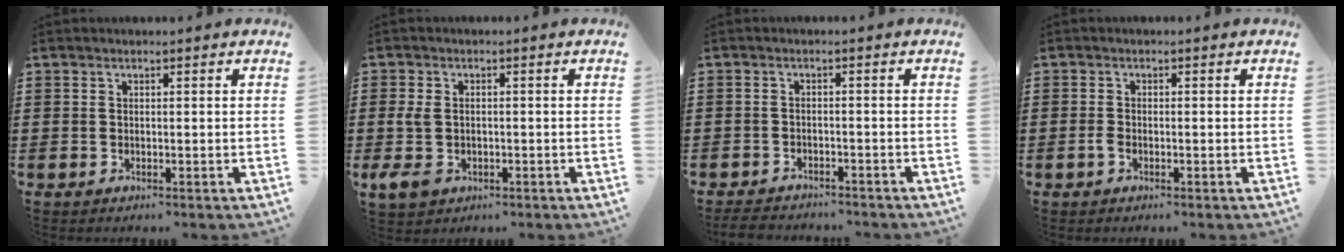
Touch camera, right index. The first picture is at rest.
{"total": 4.1, "force": [-0.9, 2.7, 3.0], "torque": [-0.093, -0.010, -0.026]}
{"total": 2.6, "force": [-2.6, 0.4, 0.1], "torque": [-0.015, -0.001, -0.058]}
{"total": 1.0, "force": [-0.6, 0.4, 0.7], "torque": [-0.023, -0.006, -0.013]}